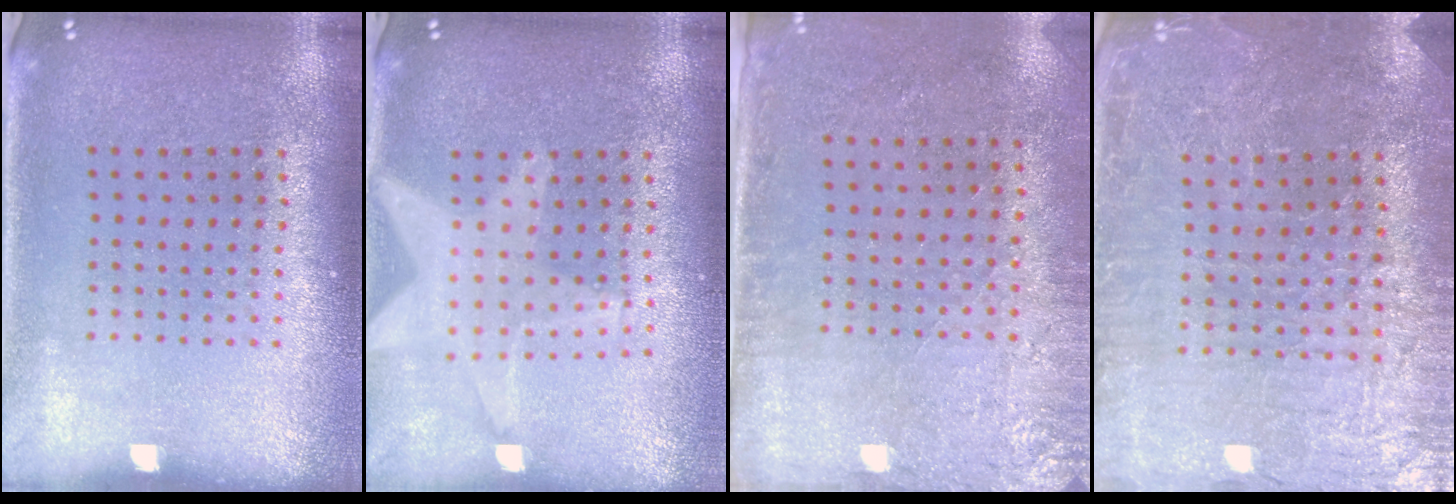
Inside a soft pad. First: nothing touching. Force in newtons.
{"total": 1.3, "press": 1.3, "slide": 0.5}
{"total": 2.7, "press": 2.3, "slide": 1.5}
{"total": 3.3, "press": 3.2, "slide": 0.5}